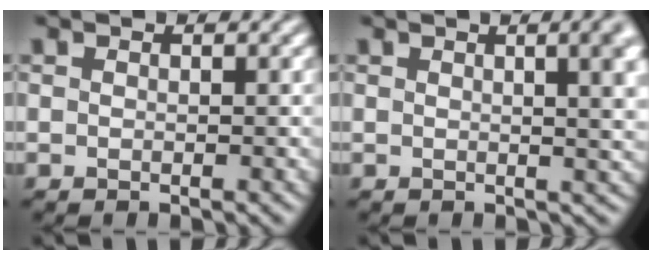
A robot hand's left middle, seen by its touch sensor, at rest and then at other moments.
{"total": 8.3, "force": [2.6, 3.8, 6.9], "torque": [-0.026, 0.041, 0.009]}